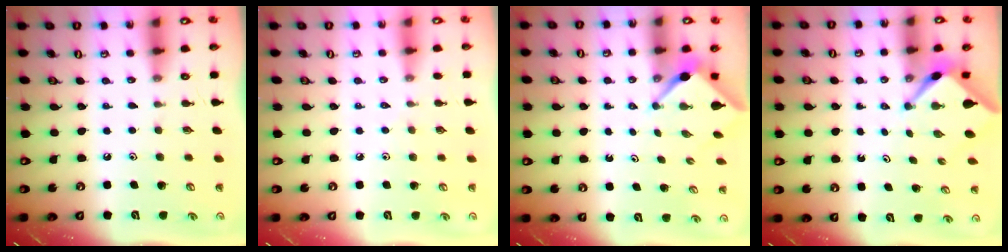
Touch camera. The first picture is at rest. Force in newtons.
{"total": 2.5, "press": 2.5, "slide": 0.4}
{"total": 2.5, "press": 2.5, "slide": 0.3}
{"total": 2.6, "press": 2.6, "slide": 0.3}